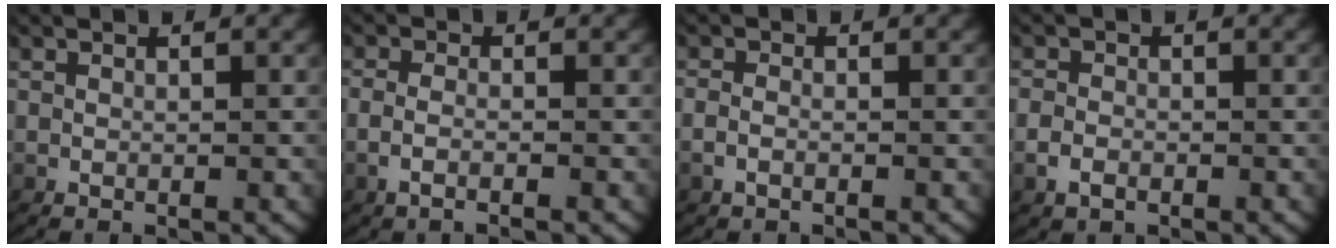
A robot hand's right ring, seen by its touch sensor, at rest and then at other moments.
{"total": 2.2, "force": [-1.1, 0.6, 1.9], "torque": [-0.043, -0.005, -0.016]}
{"total": 1.1, "force": [-0.6, 0.4, 0.9], "torque": [-0.029, -0.007, -0.007]}
{"total": 1.4, "force": [-0.8, 0.9, 0.7], "torque": [-0.020, -0.004, -0.013]}